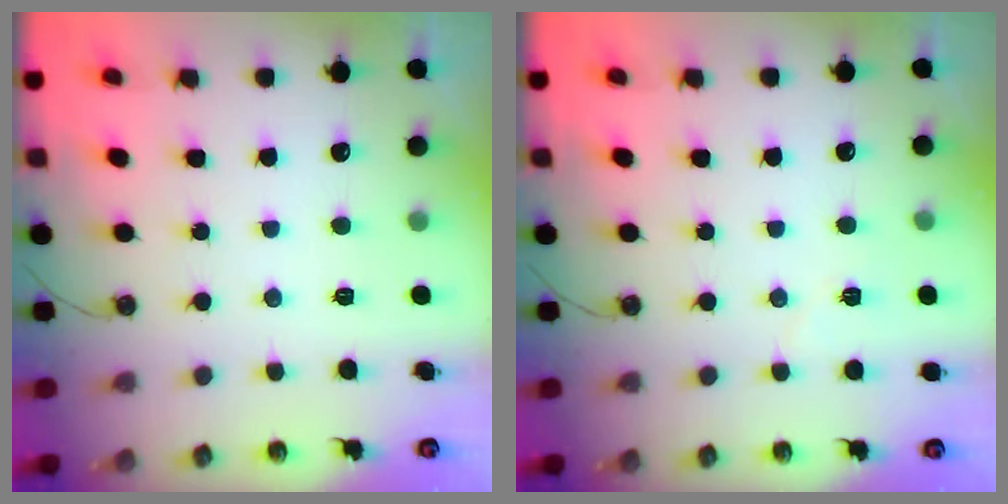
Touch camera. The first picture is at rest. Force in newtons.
{"total": 3.9, "press": 3.7, "slide": 1.3}